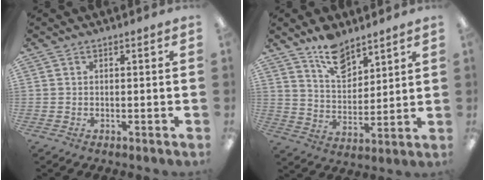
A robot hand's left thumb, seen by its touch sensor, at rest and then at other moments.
{"total": 10.7, "force": [8.0, 5.4, 4.5], "torque": [-0.066, -0.047, 0.145]}